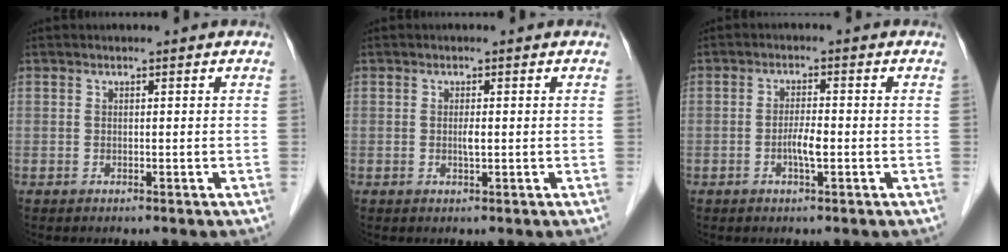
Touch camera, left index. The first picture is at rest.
{"total": 1.5, "force": [0.2, 0.1, 1.5], "torque": [-0.031, 0.000, 0.004]}
{"total": 2.8, "force": [-0.8, 0.3, 2.6], "torque": [-0.048, 0.001, -0.015]}